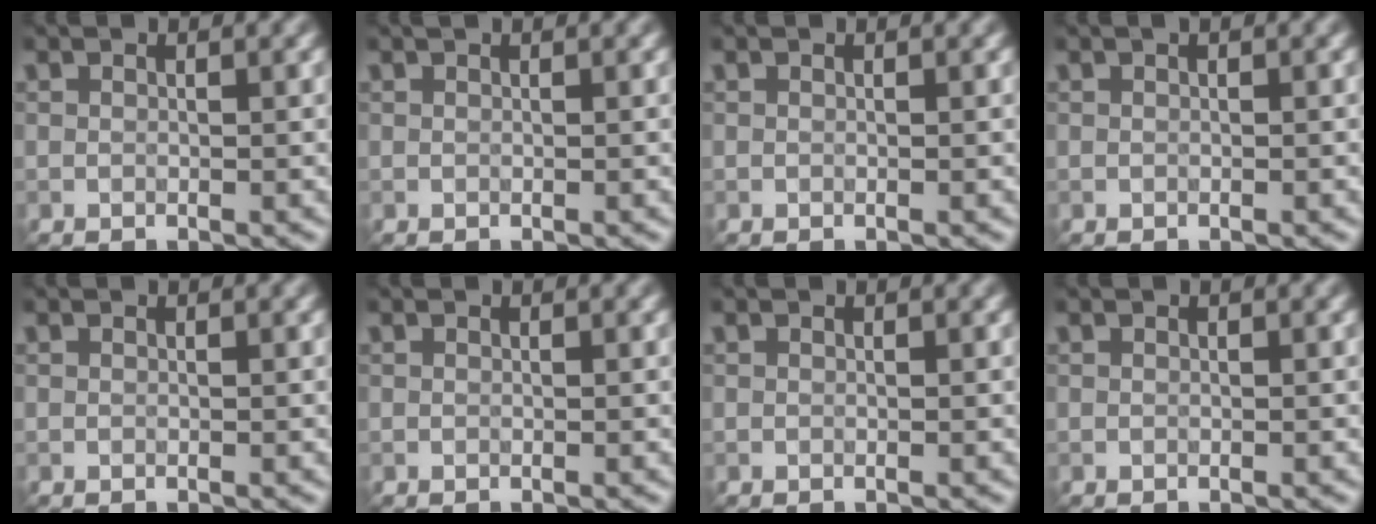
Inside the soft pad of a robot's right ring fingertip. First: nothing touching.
{"total": 0.0}
{"total": 0.0}
{"total": 0.0}
{"total": 0.0}
{"total": 0.0}
{"total": 0.0}
{"total": 0.0}